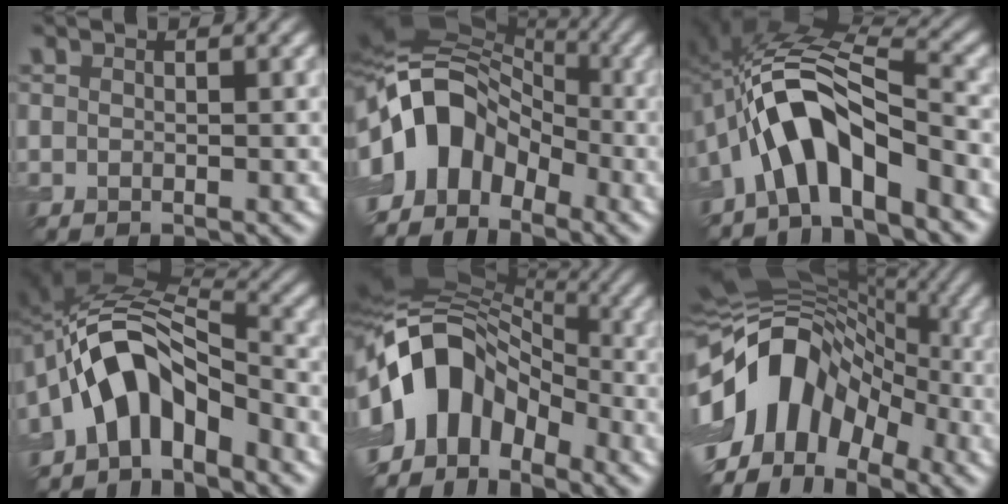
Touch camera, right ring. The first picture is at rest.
{"total": 10.3, "force": [-2.8, 7.2, 6.9], "torque": [-0.109, 0.024, -0.072]}
{"total": 8.6, "force": [-4.0, 3.3, 6.9], "torque": [-0.118, 0.024, -0.080]}
{"total": 8.1, "force": [-4.0, 4.7, 5.3], "torque": [-0.073, 0.017, -0.079]}
{"total": 11.5, "force": [-3.5, 7.8, 7.7], "torque": [-0.119, 0.025, -0.080]}
{"total": 13.4, "force": [-3.4, 9.4, 8.9], "torque": [-0.142, 0.018, -0.080]}